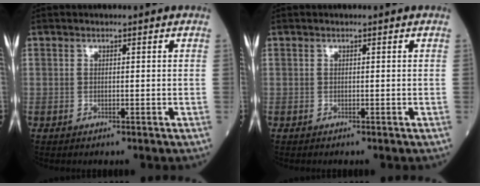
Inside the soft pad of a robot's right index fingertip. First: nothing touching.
{"total": 0.0}